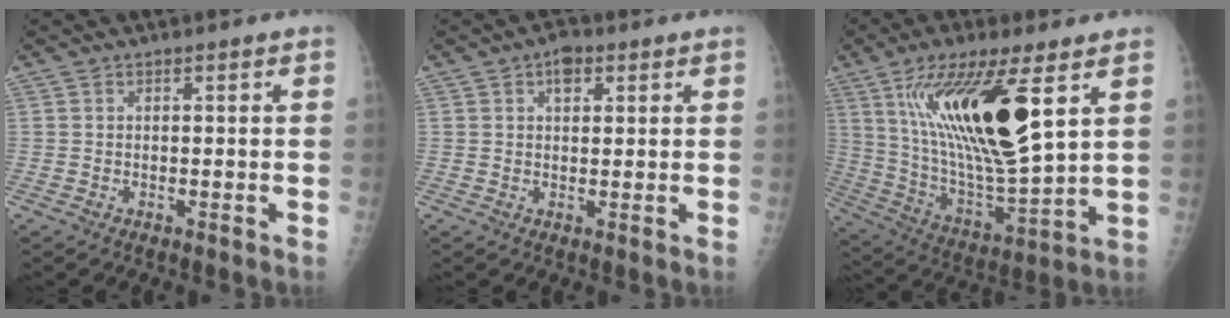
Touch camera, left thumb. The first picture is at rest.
{"total": 3.4, "force": [1.5, 2.1, 2.1], "torque": [-0.019, -0.001, 0.019]}
{"total": 23.2, "force": [8.6, 6.5, 20.6], "torque": [-0.374, -0.045, 0.160]}